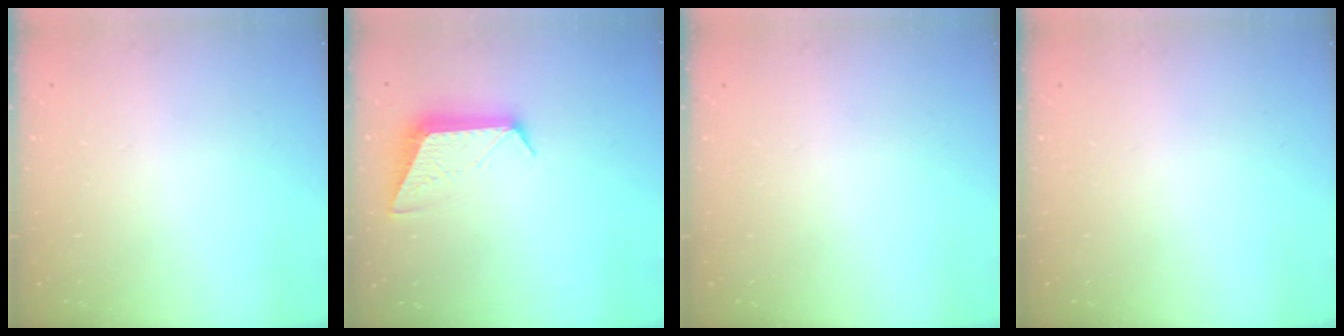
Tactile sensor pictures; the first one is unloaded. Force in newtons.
{"total": 9.9, "press": 9.9, "slide": 0.2}
{"total": 0.0}
{"total": 0.0}